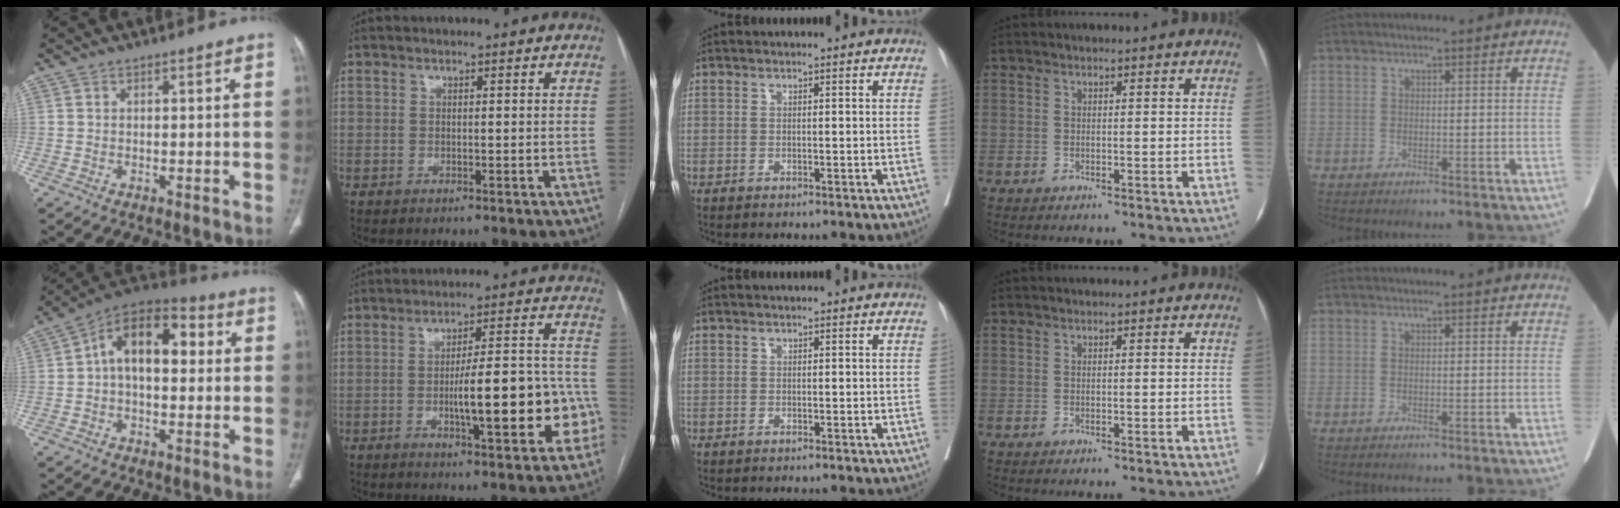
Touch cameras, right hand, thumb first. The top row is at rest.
{"thumb": {"total": 14.3, "force": [2.0, 8.5, 11.4], "torque": [-0.157, 0.039, 0.021]}, "index": {"total": 15.8, "force": [-4.4, 3.1, 14.8], "torque": [-0.189, 0.032, -0.054]}}